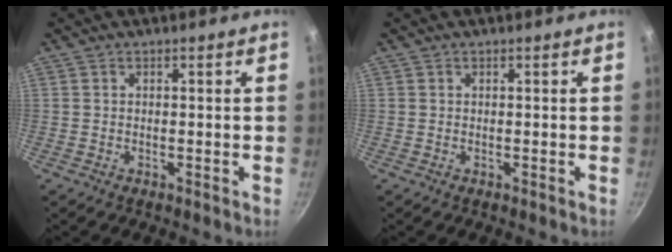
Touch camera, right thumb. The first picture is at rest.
{"total": 0.0}